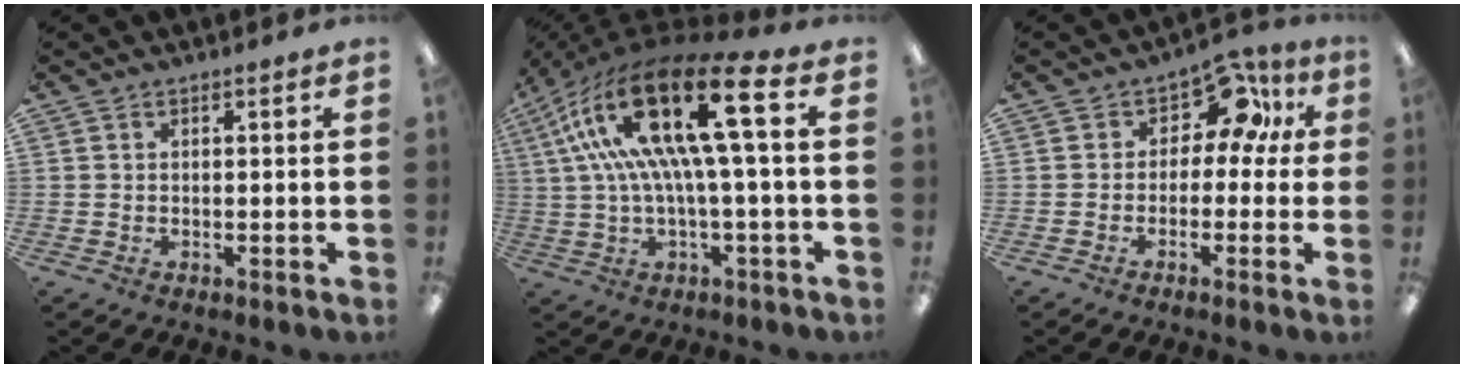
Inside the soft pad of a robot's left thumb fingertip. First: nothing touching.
{"total": 24.7, "force": [6.8, 7.5, 22.6], "torque": [-0.438, -0.029, 0.104]}
{"total": 9.2, "force": [3.9, 5.9, 5.8], "torque": [-0.085, -0.014, 0.068]}